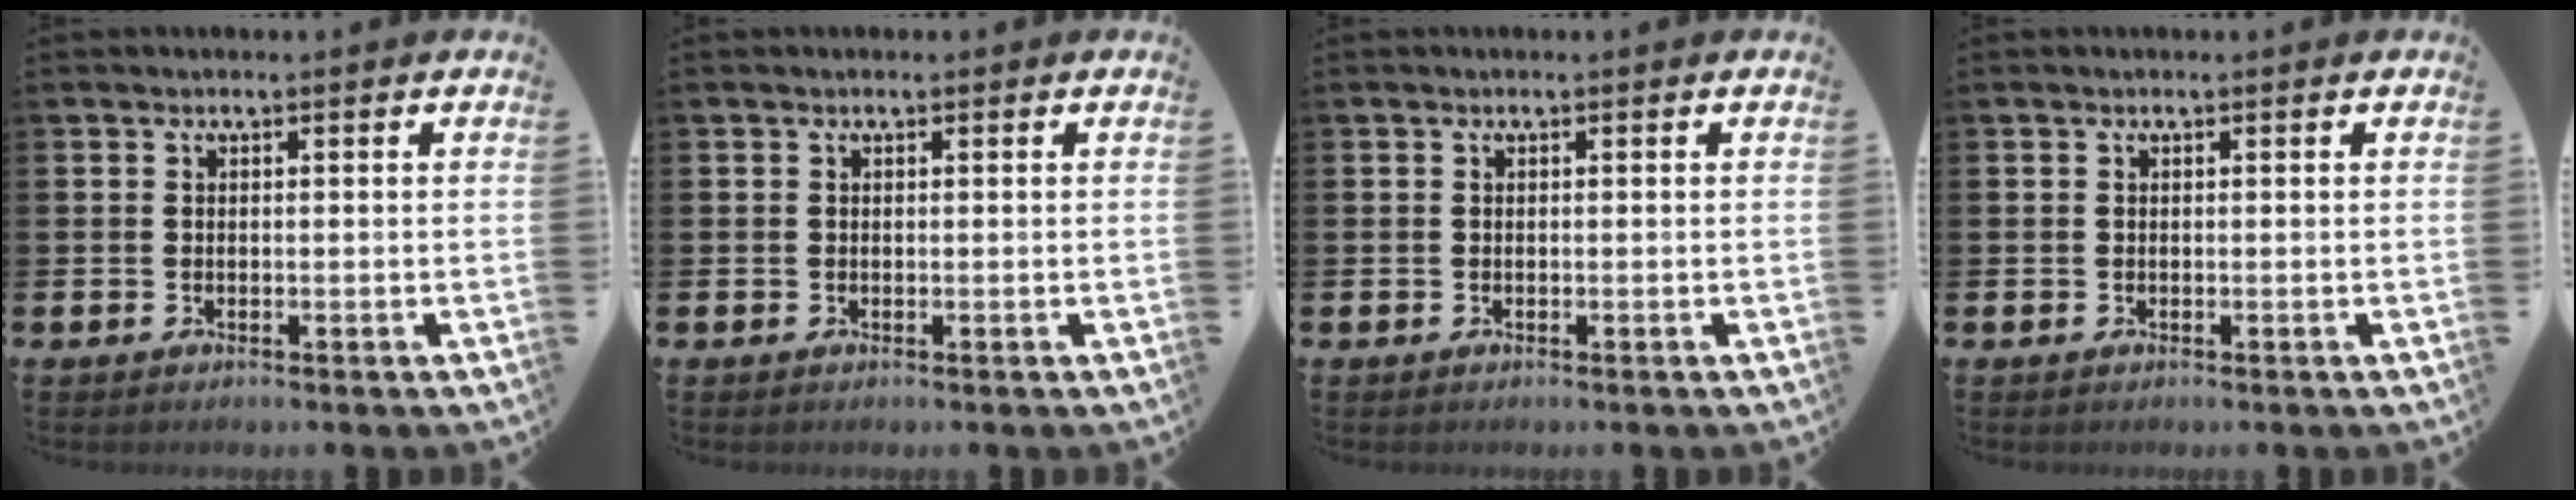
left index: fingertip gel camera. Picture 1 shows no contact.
{"total": 0.0}
{"total": 0.0}
{"total": 0.0}